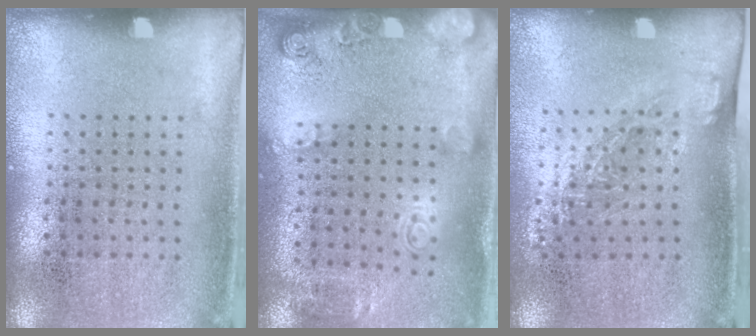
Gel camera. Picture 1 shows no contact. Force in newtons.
{"total": 1.9, "press": 1.3, "slide": 1.4}
{"total": 1.3, "press": 0.9, "slide": 0.9}